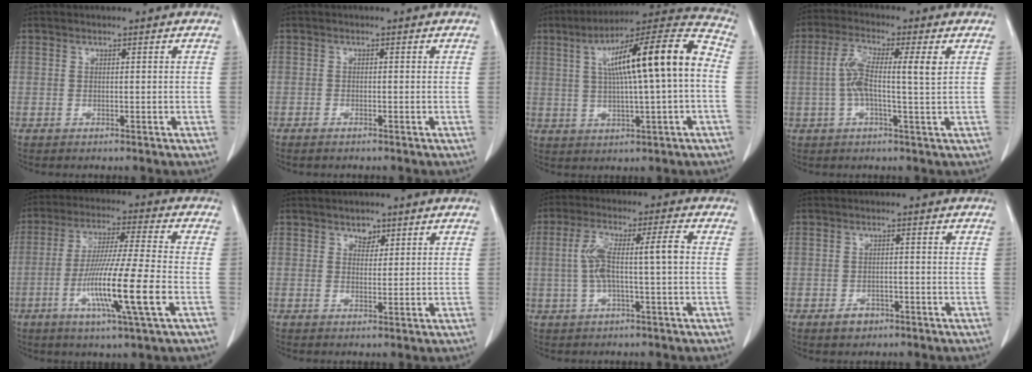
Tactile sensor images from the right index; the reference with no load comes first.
{"total": 1.4, "force": [-0.8, 0.7, 0.9], "torque": [-0.019, 0.000, -0.012]}
{"total": 18.2, "force": [2.0, 2.3, 18.0], "torque": [-0.282, 0.041, 0.029]}
{"total": 8.2, "force": [1.0, 1.4, 8.1], "torque": [-0.164, 0.017, 0.014]}
{"total": 15.0, "force": [-4.5, -0.1, 14.3], "torque": [-0.274, -0.019, -0.084]}
{"total": 3.0, "force": [1.7, 2.1, 1.3], "torque": [-0.021, 0.003, 0.033]}
{"total": 8.9, "force": [0.2, 1.5, 8.8], "torque": [-0.174, 0.028, 0.004]}
{"total": 3.2, "force": [-1.8, 2.3, 1.3], "torque": [-0.017, 0.004, -0.020]}